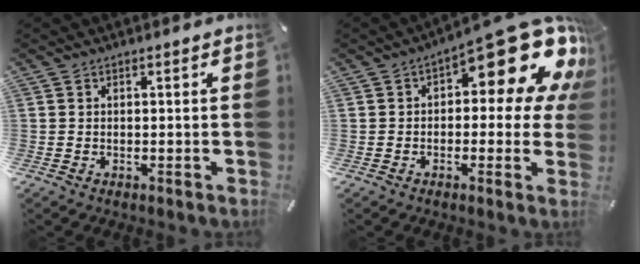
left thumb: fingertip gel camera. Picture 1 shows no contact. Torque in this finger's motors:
{"motor_torque": [2.42, 2.59, 0.38, -0.16, 0.08]}